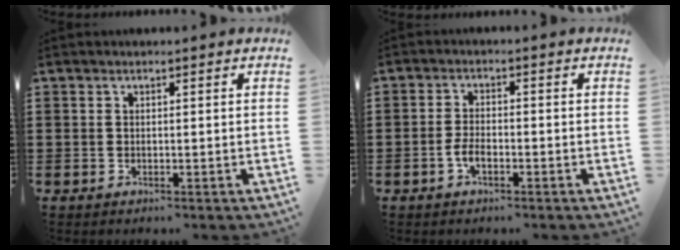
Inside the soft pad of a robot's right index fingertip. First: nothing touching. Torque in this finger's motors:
{"motor_torque": [1.09, 1.05, 0.17, 0.01]}